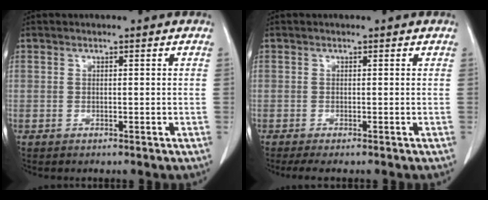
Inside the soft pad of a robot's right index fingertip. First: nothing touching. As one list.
[{"total": 2.6, "force": [-2.1, 0.2, 1.6], "torque": [-0.020, -0.004, -0.030]}]